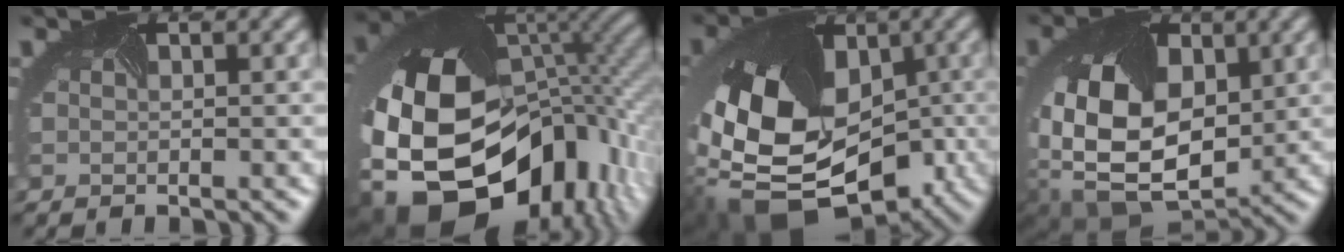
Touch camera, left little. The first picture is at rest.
{"total": 21.7, "force": [-7.7, 15.8, 12.7], "torque": [-0.254, -0.059, -0.113]}
{"total": 16.7, "force": [-4.6, 11.9, 10.9], "torque": [-0.205, -0.012, -0.061]}
{"total": 13.6, "force": [0.8, 9.8, 9.4], "torque": [-0.182, -0.022, 0.032]}